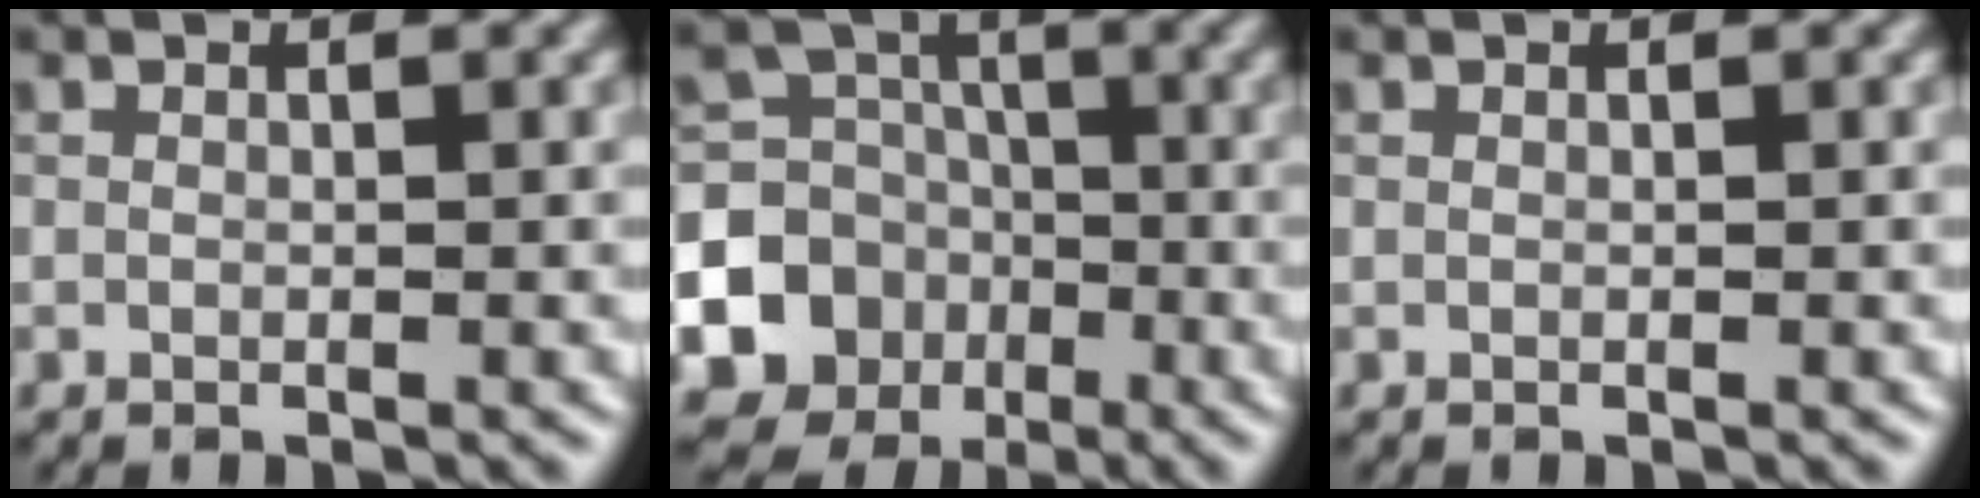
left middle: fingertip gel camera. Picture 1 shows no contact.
{"total": 10.3, "force": [-3.6, 9.3, 2.6], "torque": [-0.053, -0.027, -0.086]}
{"total": 0.0}